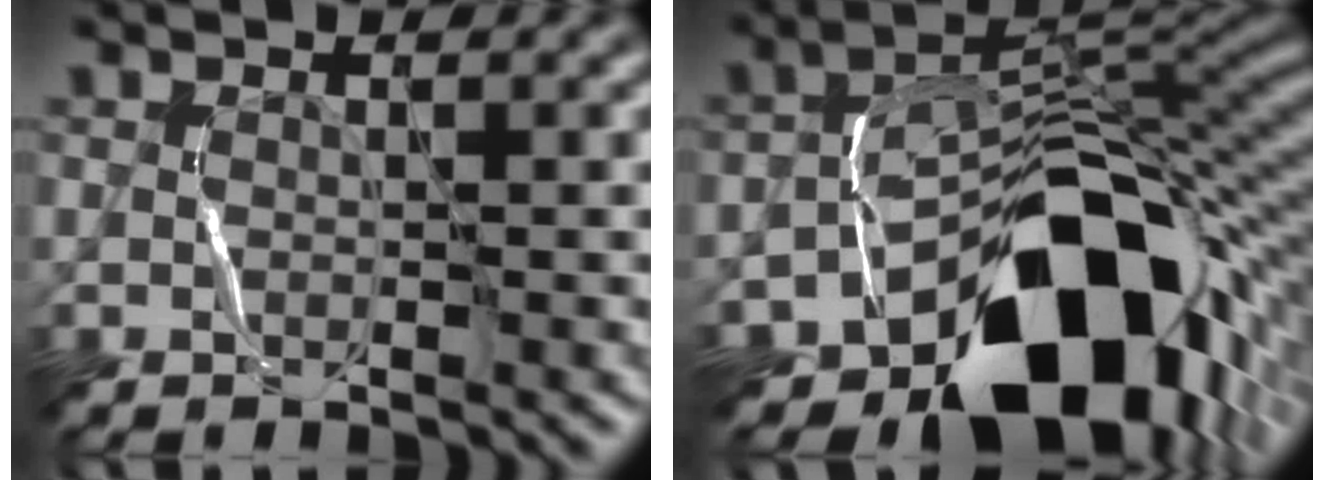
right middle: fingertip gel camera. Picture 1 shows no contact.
{"total": 14.6, "force": [-8.3, 8.3, 8.6], "torque": [-0.100, 0.004, -0.135]}